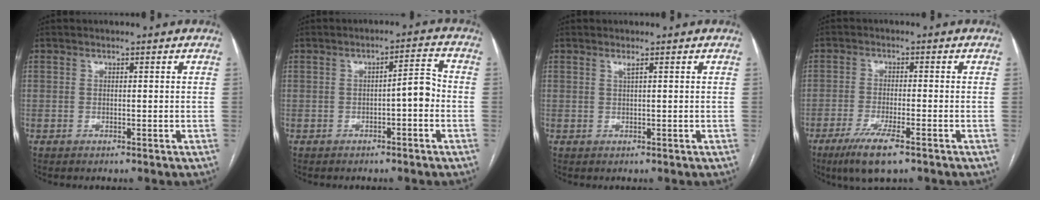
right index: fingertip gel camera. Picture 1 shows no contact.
{"total": 4.0, "force": [-1.0, 0.9, 3.8], "torque": [-0.049, 0.018, -0.014]}
{"total": 0.7, "force": [0.4, -0.2, 0.6], "torque": [-0.019, -0.001, 0.011]}
{"total": 7.0, "force": [-4.5, 0.8, 5.3], "torque": [-0.102, -0.017, -0.075]}